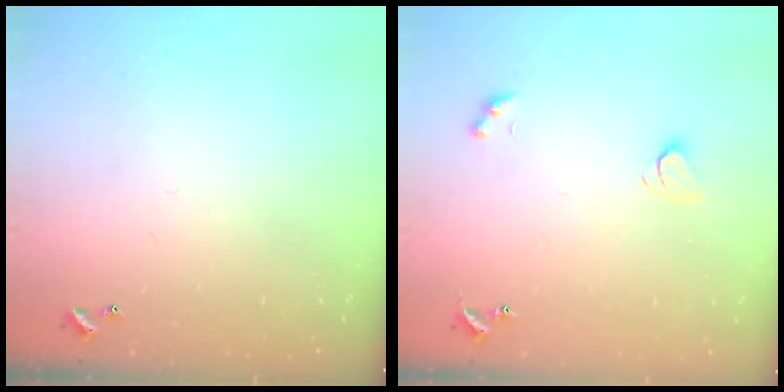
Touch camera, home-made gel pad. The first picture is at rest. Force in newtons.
{"total": 2.1, "press": 2.1, "slide": 0.4}